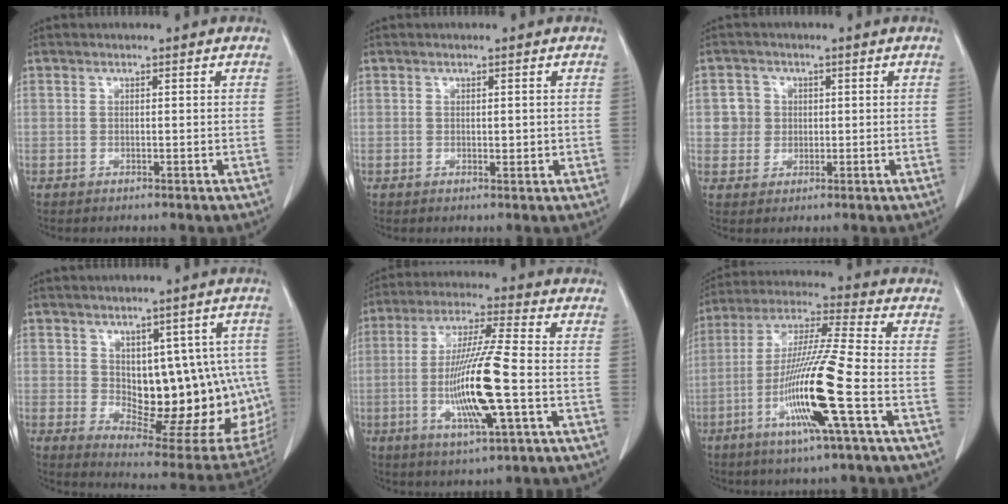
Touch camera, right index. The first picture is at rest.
{"total": 1.1, "force": [0.0, 0.7, 0.9], "torque": [-0.010, -0.002, 0.004]}
{"total": 3.7, "force": [0.6, 3.6, 0.4], "torque": [0.002, 0.010, 0.011]}
{"total": 17.7, "force": [-0.2, 8.7, 15.4], "torque": [-0.160, 0.011, 0.029]}
{"total": 13.6, "force": [-2.9, 0.3, 13.3], "torque": [-0.263, -0.013, -0.056]}
{"total": 14.8, "force": [-5.1, -1.0, 13.9], "torque": [-0.278, -0.016, -0.102]}